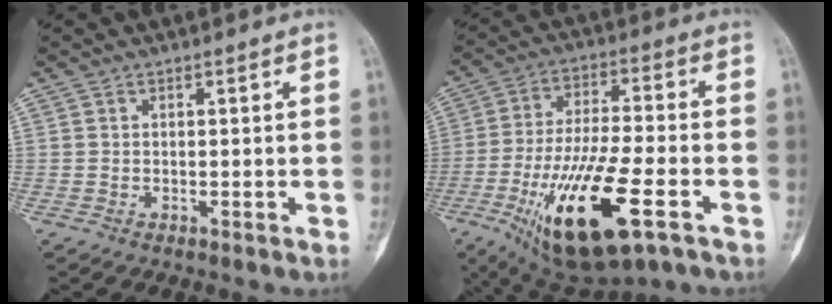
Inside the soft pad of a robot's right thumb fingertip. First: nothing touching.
{"total": 21.7, "force": [-9.0, 7.0, 18.5], "torque": [-0.372, 0.008, -0.144]}